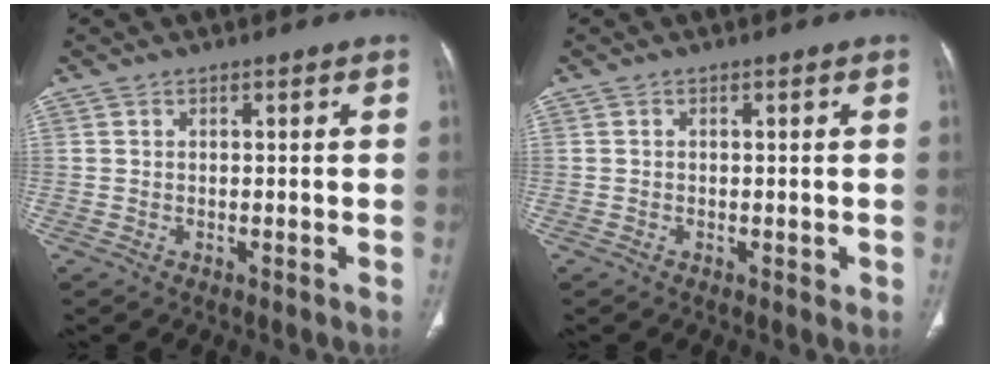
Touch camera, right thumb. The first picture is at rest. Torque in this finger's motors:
{"motor_torque": [-0.16, 0.00, -0.29, 0.10, -0.03]}